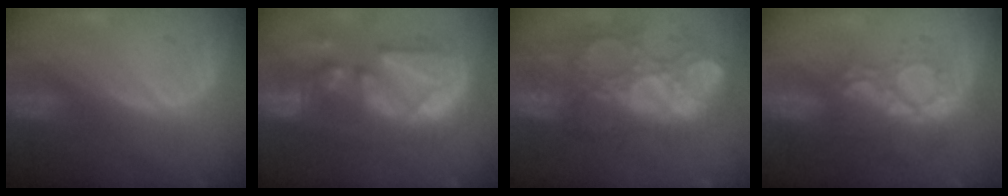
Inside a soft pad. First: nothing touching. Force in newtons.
{"total": 11.5, "press": 10.8, "slide": 4.1}
{"total": 12.2, "press": 11.5, "slide": 4.1}
{"total": 9.3, "press": 7.8, "slide": 5.0}